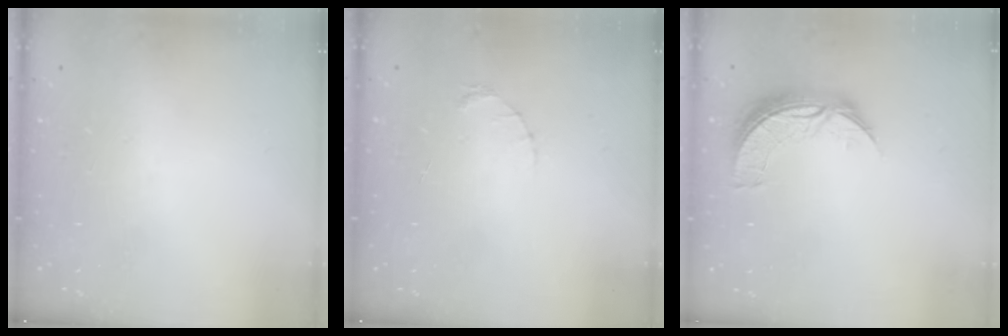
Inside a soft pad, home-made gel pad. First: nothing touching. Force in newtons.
{"total": 1.6, "press": 1.5, "slide": 0.3}
{"total": 8.4, "press": 8.4, "slide": 0.2}